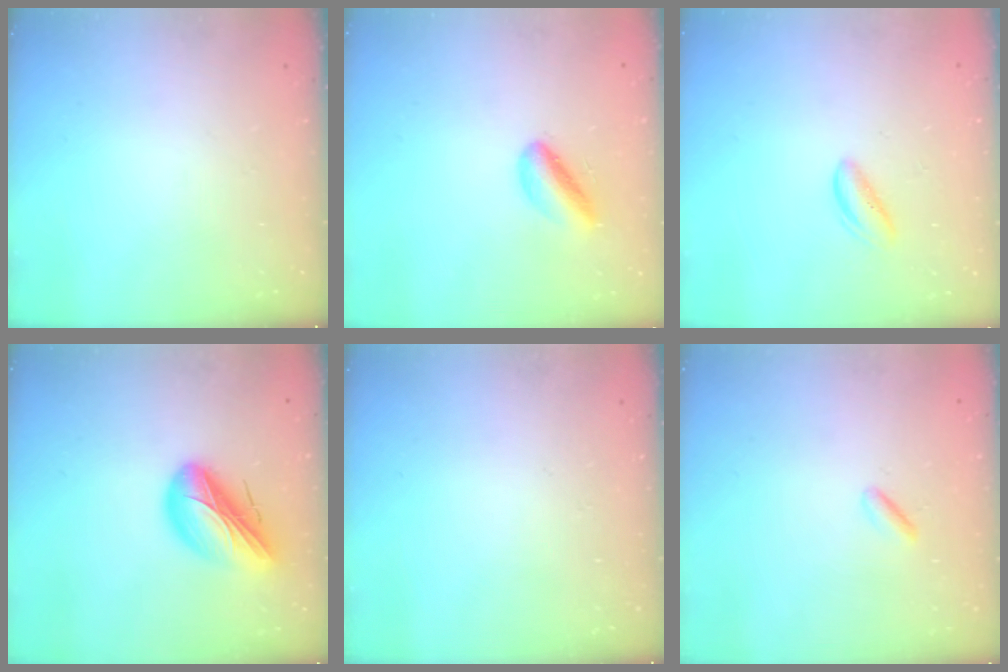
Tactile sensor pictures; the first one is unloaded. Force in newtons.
{"total": 5.9, "press": 5.8, "slide": 1.3}
{"total": 3.3, "press": 3.3, "slide": 0.3}
{"total": 15.7, "press": 15.1, "slide": 4.1}
{"total": 0.0}
{"total": 1.1, "press": 0.9, "slide": 0.7}